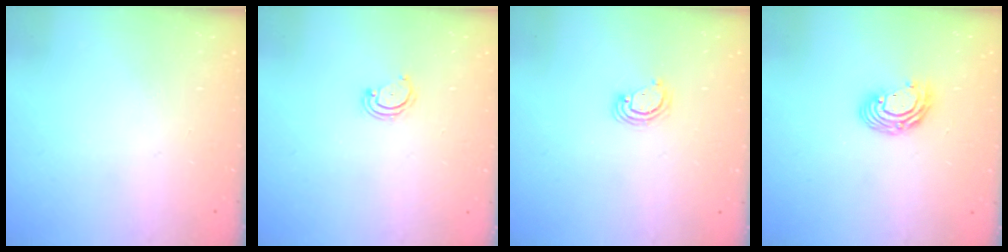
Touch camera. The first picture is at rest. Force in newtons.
{"total": 2.8, "press": 2.8, "slide": 0.3}
{"total": 3.7, "press": 3.7, "slide": 0.4}
{"total": 8.7, "press": 8.6, "slide": 1.2}